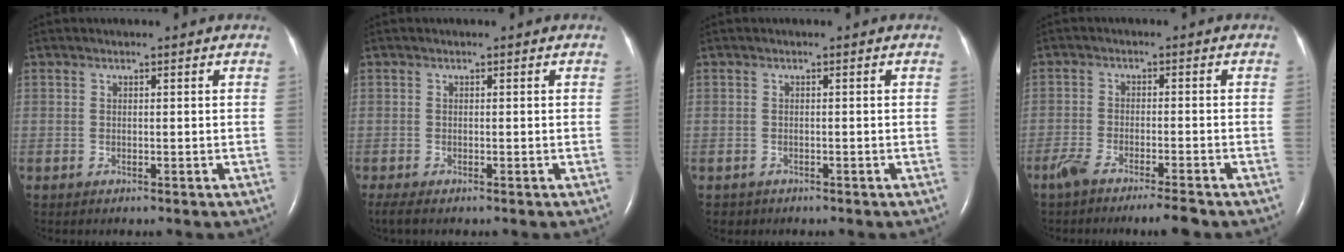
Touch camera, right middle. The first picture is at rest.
{"total": 2.0, "force": [-1.6, 0.3, 1.2], "torque": [-0.022, -0.009, -0.026]}
{"total": 1.0, "force": [-0.7, 0.7, -0.1], "torque": [-0.003, 0.003, -0.010]}
{"total": 6.0, "force": [-4.8, 0.5, 3.6], "torque": [-0.065, -0.009, -0.081]}